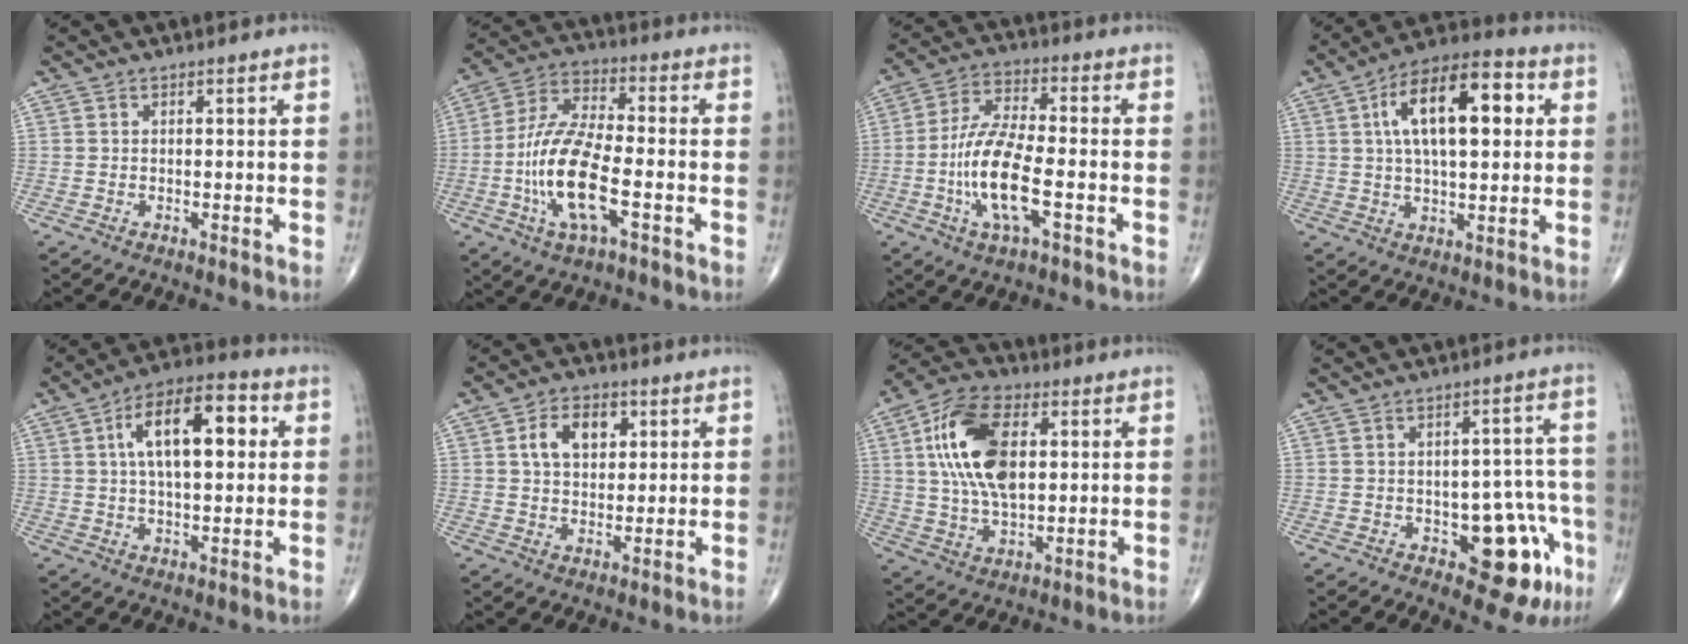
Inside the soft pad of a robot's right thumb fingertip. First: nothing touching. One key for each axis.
{"total": 15.0, "fx": -4.2, "fy": 5.3, "fz": 13.3, "tx": -0.277, "ty": 0.023, "tz": -0.081}
{"total": 13.1, "fx": -3.6, "fy": 4.1, "fz": 11.9, "tx": -0.246, "ty": 0.018, "tz": -0.070}
{"total": 17.3, "fx": 4.1, "fy": 7.9, "fz": 14.9, "tx": -0.225, "ty": 0.017, "tz": 0.059}
{"total": 15.3, "fx": 3.6, "fy": 7.1, "fz": 13.1, "tx": -0.196, "ty": 0.017, "tz": 0.051}
{"total": 8.4, "fx": 2.6, "fy": 5.4, "fz": 5.8, "tx": -0.075, "ty": -0.001, "tz": 0.042}
{"total": 16.7, "fx": 3.5, "fy": 9.0, "fz": 13.6, "tx": -0.254, "ty": 0.005, "tz": 0.061}
{"total": 12.1, "fx": -4.8, "fy": 6.1, "fz": 9.3, "tx": -0.067, "ty": 0.033, "tz": -0.053}